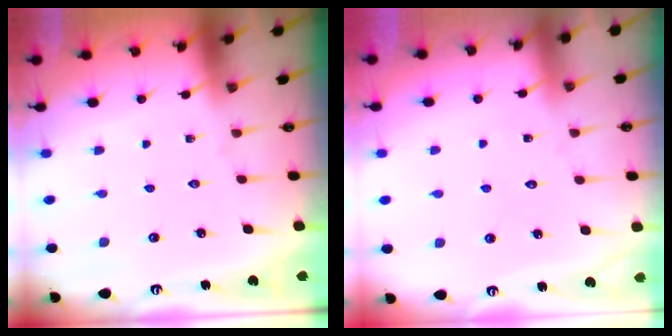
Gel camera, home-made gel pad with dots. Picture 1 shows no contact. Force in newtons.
{"total": 4.7, "press": 4.6, "slide": 0.5}